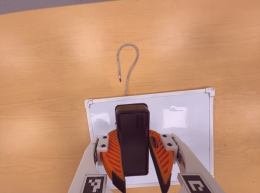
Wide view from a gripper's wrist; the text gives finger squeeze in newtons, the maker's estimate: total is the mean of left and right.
{"total": 12.0, "left": 11.0, "right": 13.0}